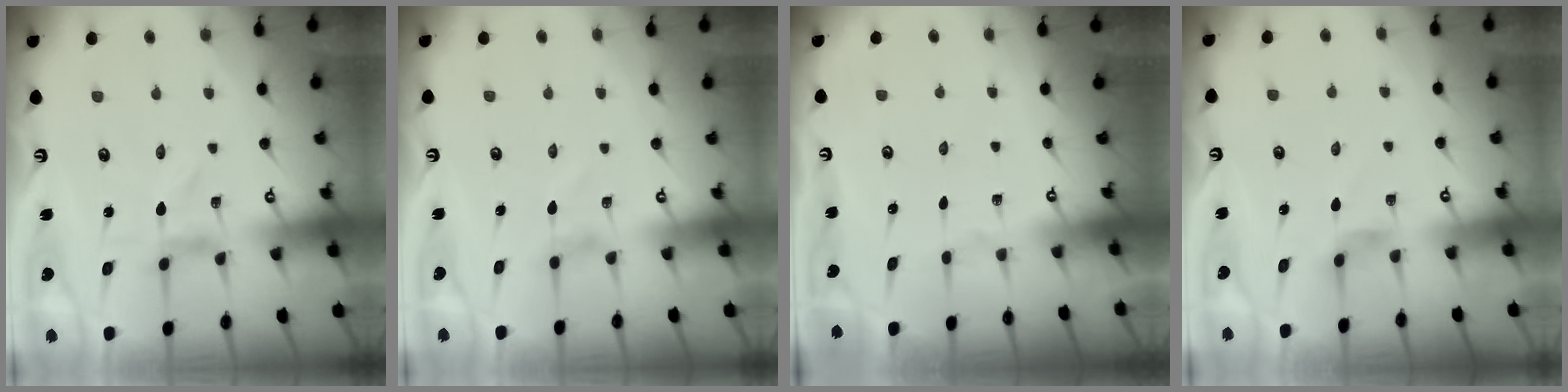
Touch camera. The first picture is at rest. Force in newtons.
{"total": 0.0}
{"total": 0.0}
{"total": 2.8, "press": 2.8, "slide": 0.4}